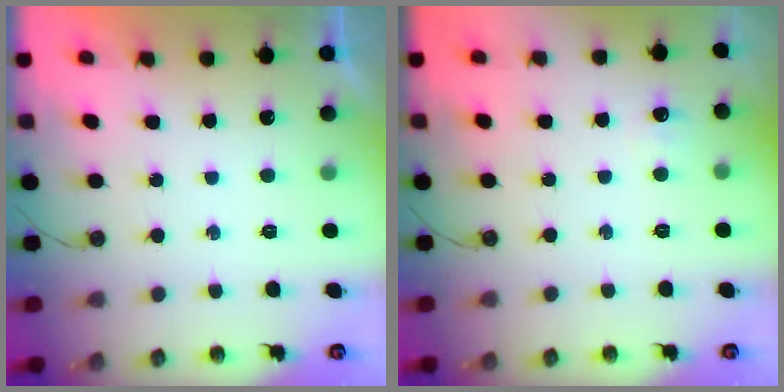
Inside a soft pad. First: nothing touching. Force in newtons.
{"total": 8.0, "press": 4.6, "slide": 6.6}